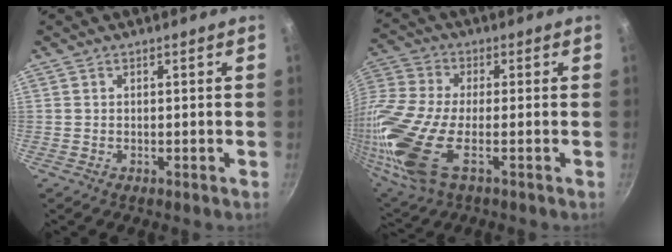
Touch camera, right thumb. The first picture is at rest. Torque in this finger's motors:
{"motor_torque": [0.81, 0.73, 2.77, 0.00, 0.36]}